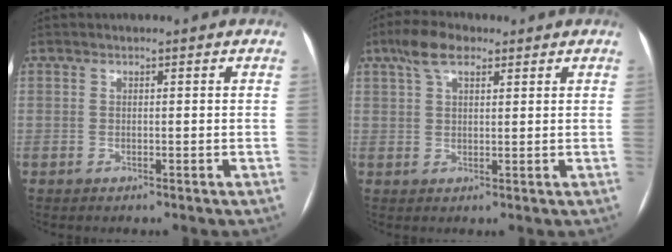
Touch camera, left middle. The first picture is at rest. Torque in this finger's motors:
{"motor_torque": [0.70, -0.59, 0.49, 0.13]}